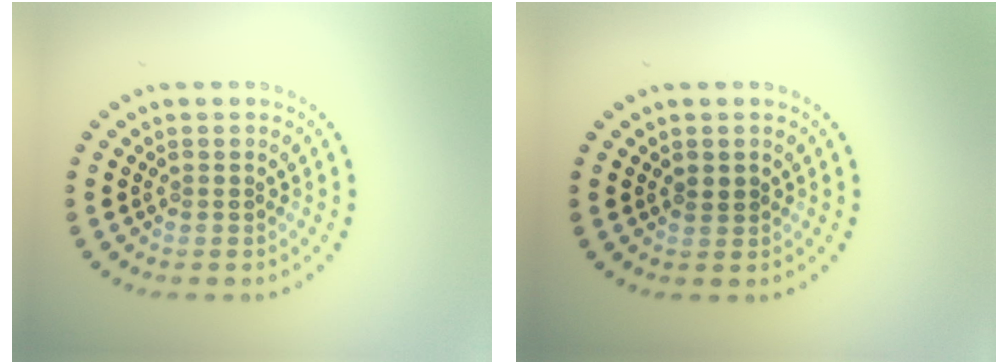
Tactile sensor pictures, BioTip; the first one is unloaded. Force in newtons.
{"total": 0.9, "press": 0.9, "slide": 0.1}